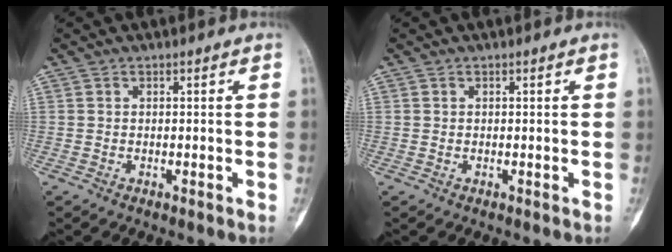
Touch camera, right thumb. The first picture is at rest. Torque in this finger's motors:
{"motor_torque": [0.19, 0.07, 0.06, -0.06, 0.00]}